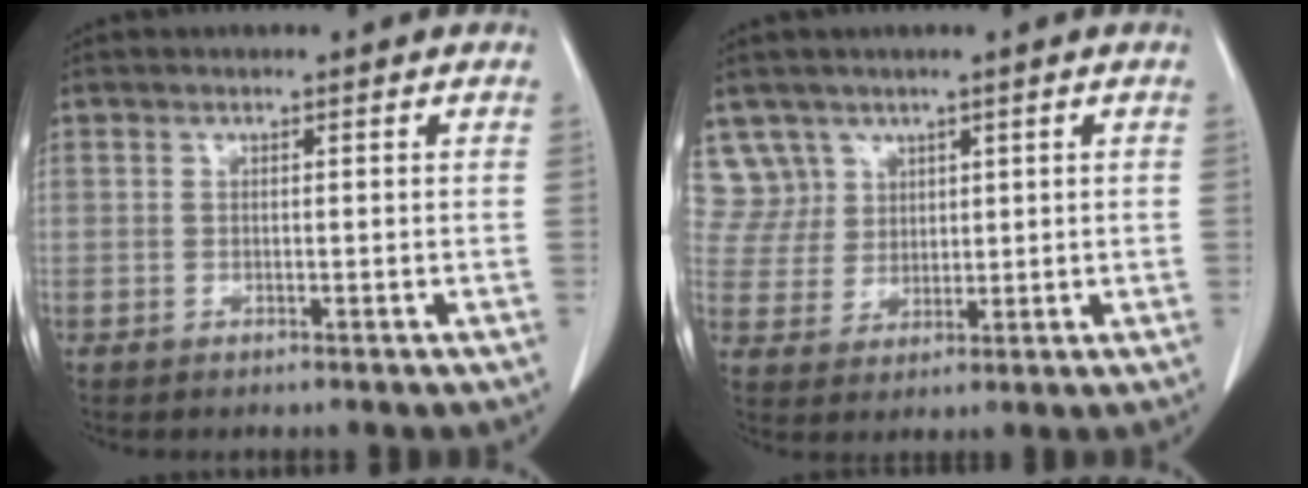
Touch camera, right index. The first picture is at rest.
{"total": 6.0, "force": [3.9, 4.5, -0.6], "torque": [0.022, 0.009, 0.083]}